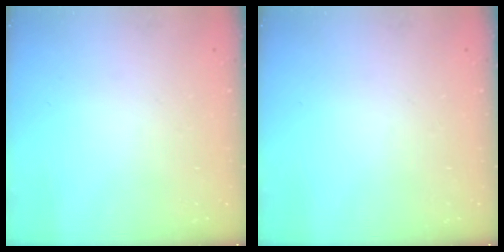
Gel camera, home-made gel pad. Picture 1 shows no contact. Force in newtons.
{"total": 0.0}